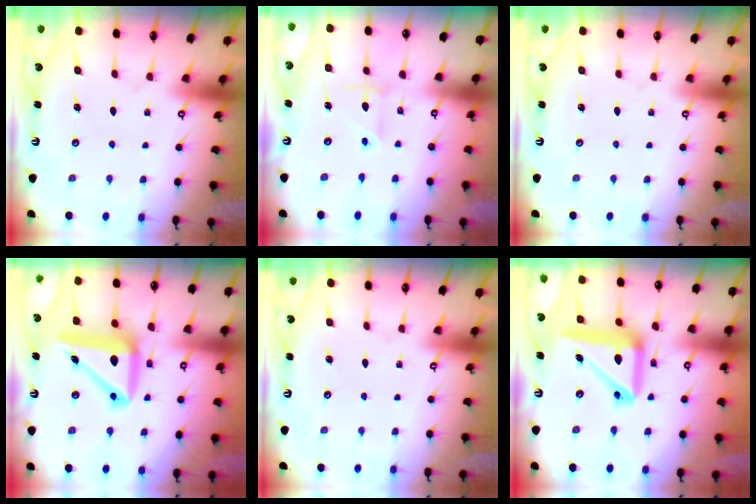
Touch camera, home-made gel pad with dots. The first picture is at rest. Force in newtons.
{"total": 4.5, "press": 4.4, "slide": 0.7}
{"total": 0.0}
{"total": 13.5, "press": 13.3, "slide": 2.5}
{"total": 0.0}
{"total": 16.7, "press": 16.5, "slide": 2.6}